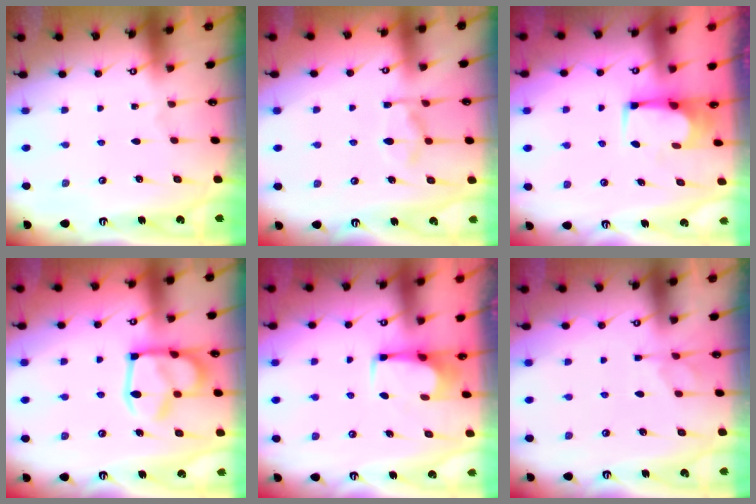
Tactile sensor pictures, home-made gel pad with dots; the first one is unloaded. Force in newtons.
{"total": 4.2, "press": 3.8, "slide": 1.8}
{"total": 2.1, "press": 2.1, "slide": 0.1}
{"total": 10.5, "press": 10.4, "slide": 1.6}
{"total": 2.7, "press": 2.6, "slide": 0.4}
{"total": 2.6, "press": 2.3, "slide": 1.2}